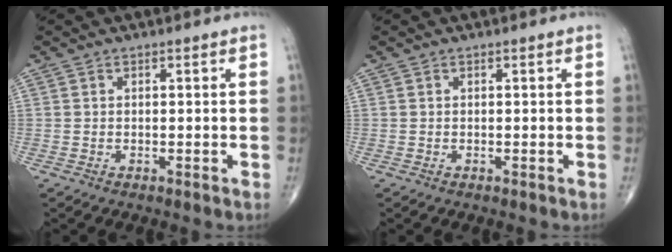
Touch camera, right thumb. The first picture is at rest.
{"total": 0.0}